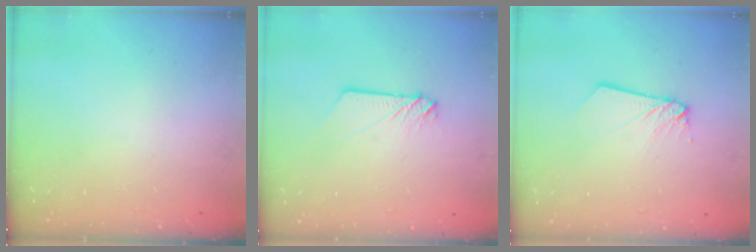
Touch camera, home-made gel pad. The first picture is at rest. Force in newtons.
{"total": 3.0, "press": 3.0, "slide": 0.2}
{"total": 2.6, "press": 2.6, "slide": 0.2}